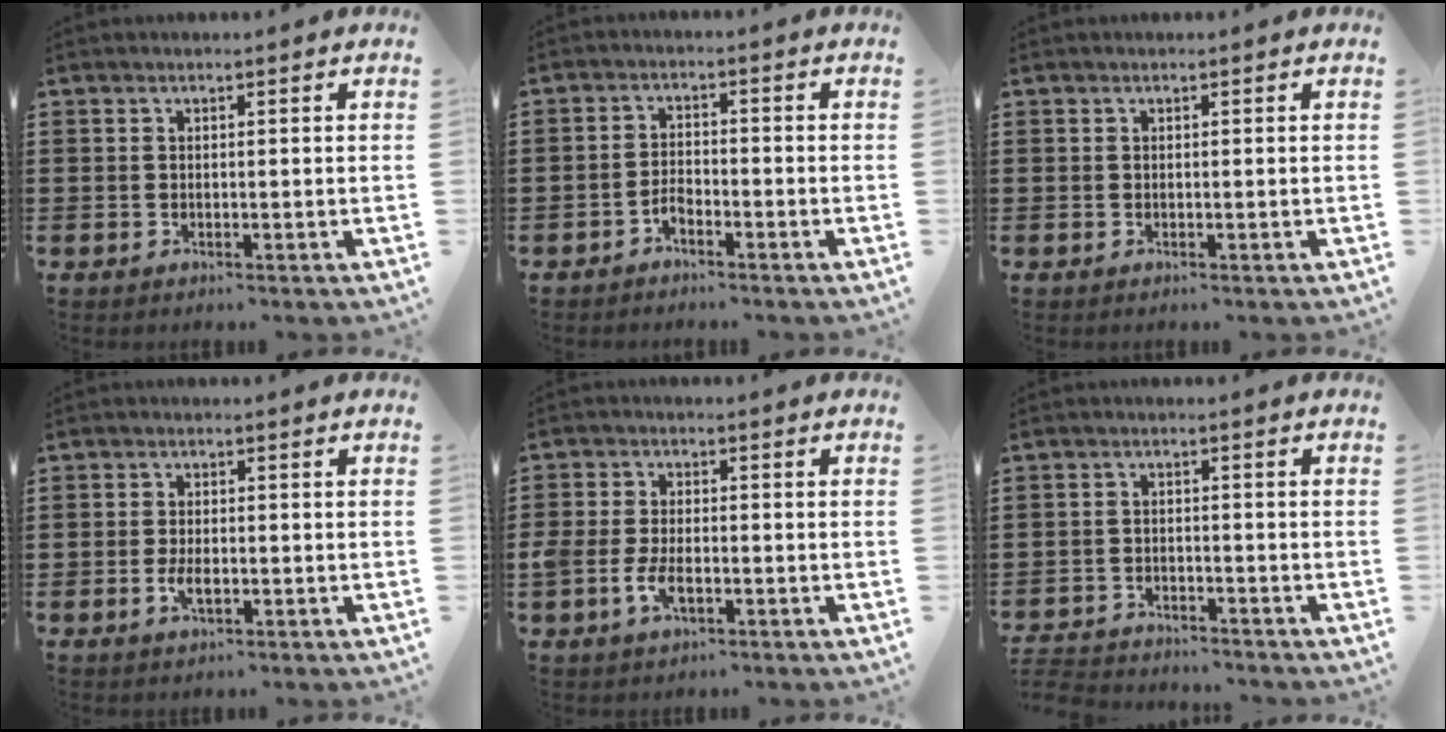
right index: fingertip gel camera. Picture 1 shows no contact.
{"total": 2.1, "force": [-1.7, 0.9, 0.6], "torque": [-0.017, 0.005, -0.036]}
{"total": 0.0}
{"total": 3.0, "force": [-0.8, 1.5, 2.4], "torque": [-0.052, -0.002, -0.015]}
{"total": 4.8, "force": [-1.5, 2.7, 3.6], "torque": [-0.093, -0.003, -0.033]}
{"total": 3.2, "force": [-3.1, 0.2, -0.2], "torque": [-0.013, -0.007, -0.070]}